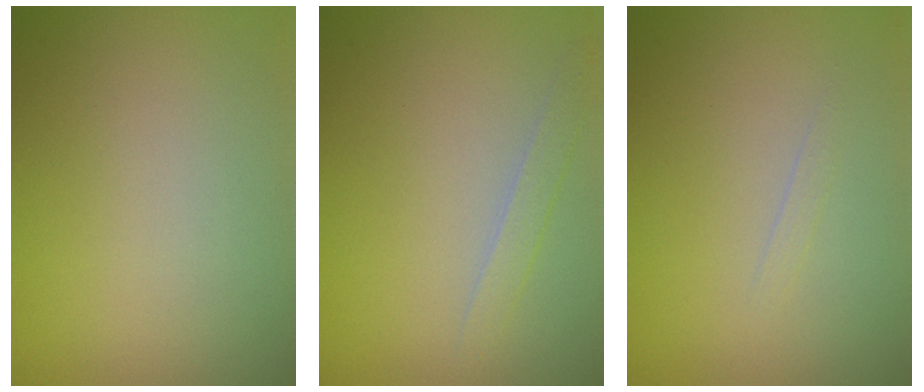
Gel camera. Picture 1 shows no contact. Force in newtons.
{"total": 1.4, "press": 1.4, "slide": 0.1}
{"total": 0.5, "press": 0.5, "slide": 0.1}